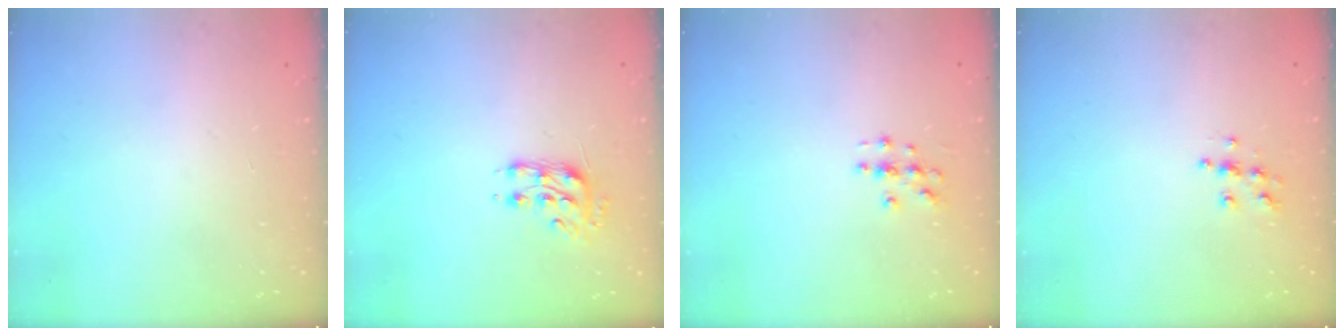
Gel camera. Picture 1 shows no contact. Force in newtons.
{"total": 8.1, "press": 8.0, "slide": 1.0}
{"total": 3.0, "press": 3.0, "slide": 0.3}
{"total": 6.4, "press": 6.4, "slide": 0.3}